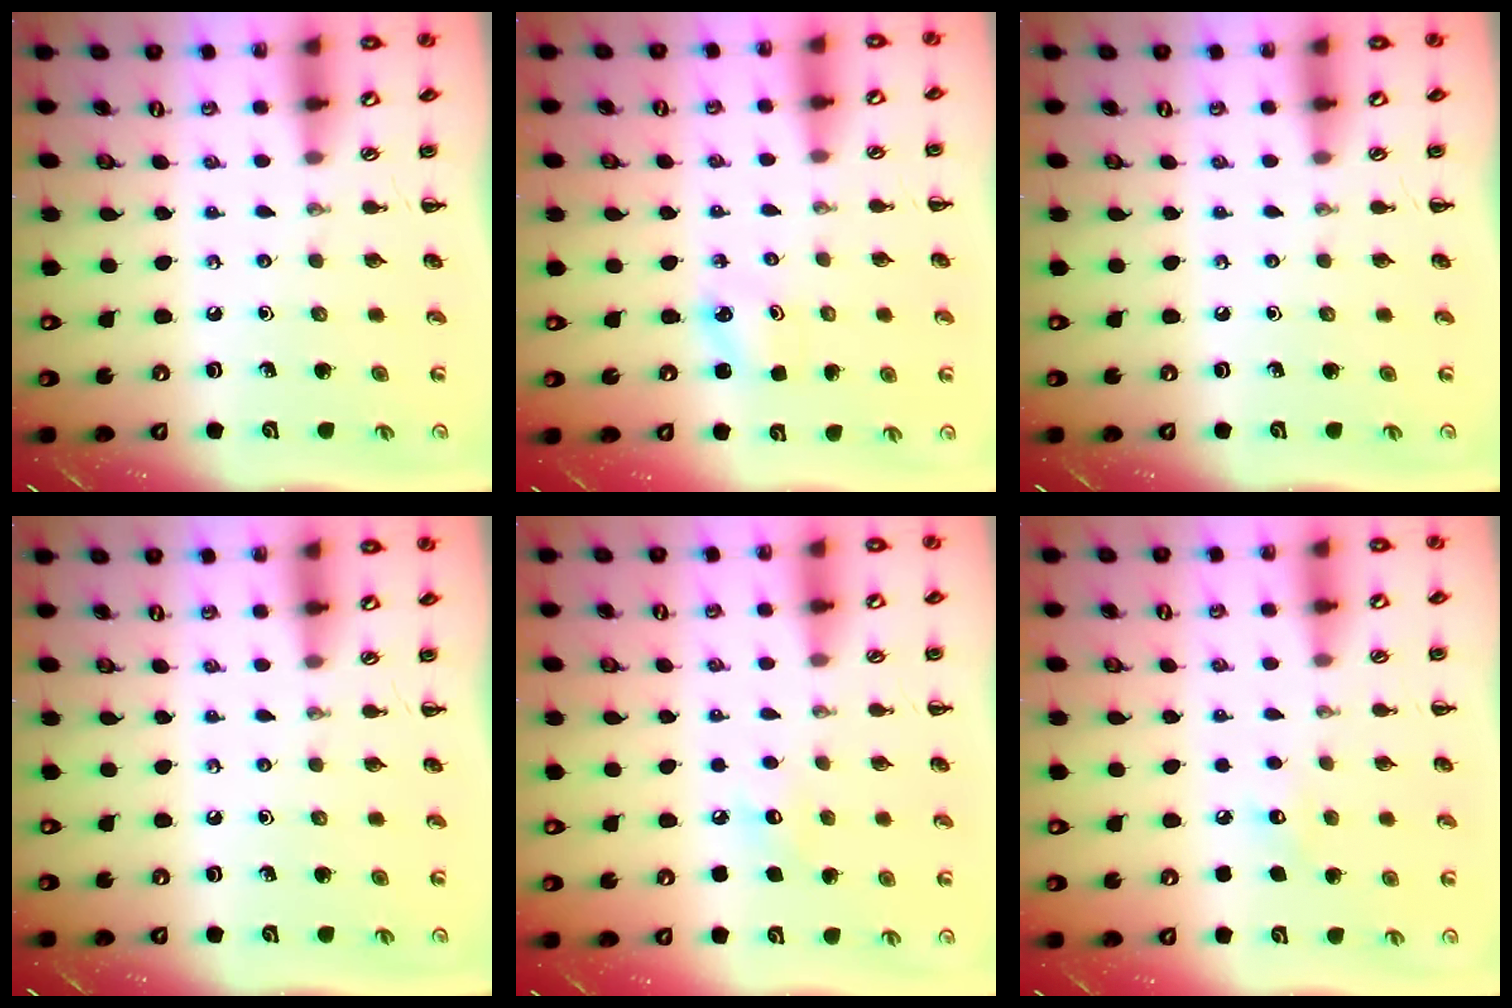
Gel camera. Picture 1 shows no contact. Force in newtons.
{"total": 2.0, "press": 2.0, "slide": 0.6}
{"total": 0.0}
{"total": 0.0}
{"total": 5.1, "press": 5.0, "slide": 1.3}
{"total": 4.7, "press": 4.6, "slide": 1.1}